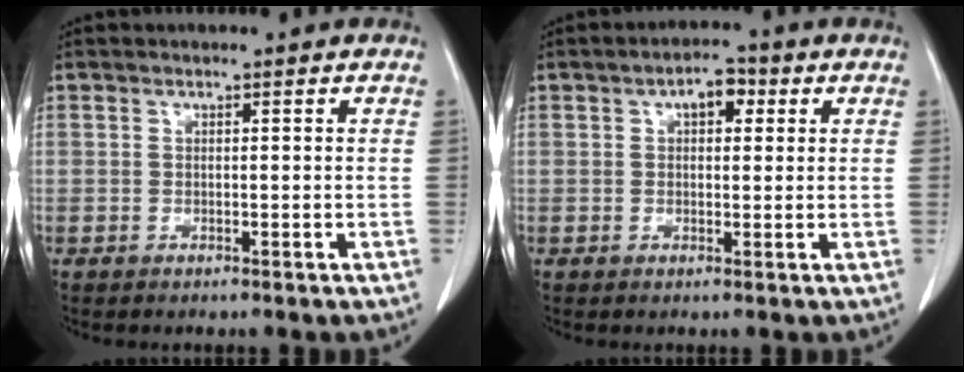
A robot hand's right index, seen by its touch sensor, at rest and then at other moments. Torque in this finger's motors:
{"motor_torque": [0.39, 0.39, 0.04, 0.04]}